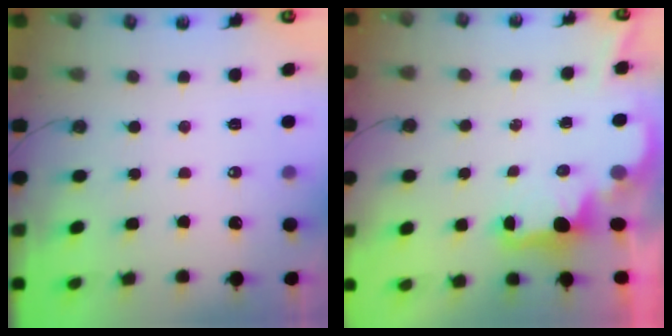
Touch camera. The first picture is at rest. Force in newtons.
{"total": 2.1, "press": 1.9, "slide": 0.8}